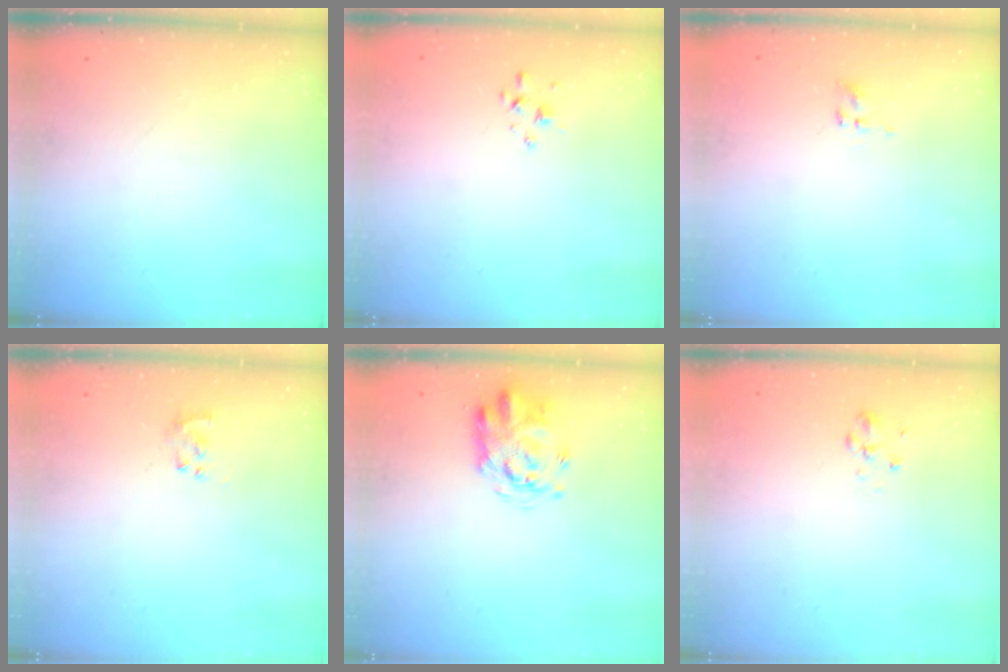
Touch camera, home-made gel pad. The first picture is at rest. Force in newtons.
{"total": 1.9, "press": 1.8, "slide": 0.7}
{"total": 1.8, "press": 1.5, "slide": 0.9}
{"total": 2.3, "press": 2.1, "slide": 0.9}
{"total": 3.4, "press": 3.3, "slide": 0.8}
{"total": 3.2, "press": 3.0, "slide": 1.1}